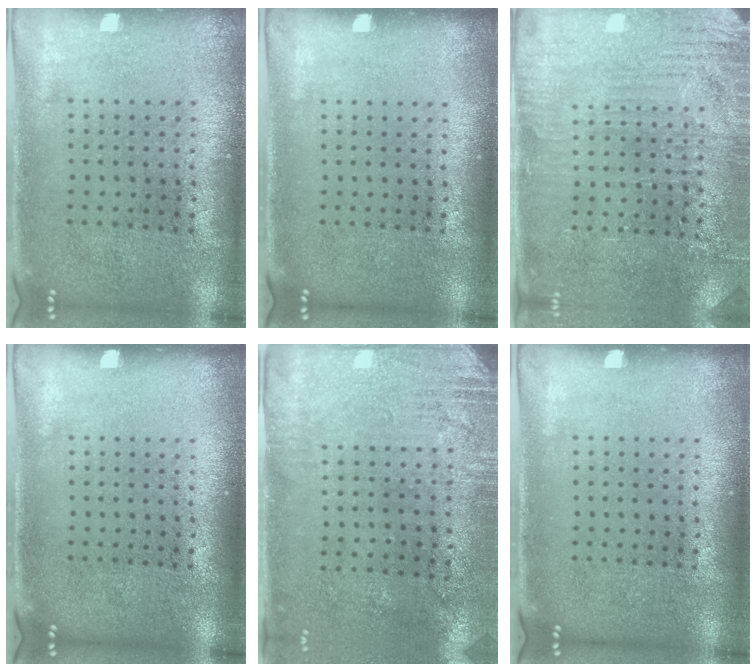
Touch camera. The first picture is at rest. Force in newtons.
{"total": 0.0}
{"total": 3.4, "press": 3.3, "slide": 0.5}
{"total": 0.0}
{"total": 2.8, "press": 2.4, "slide": 1.5}
{"total": 0.0}